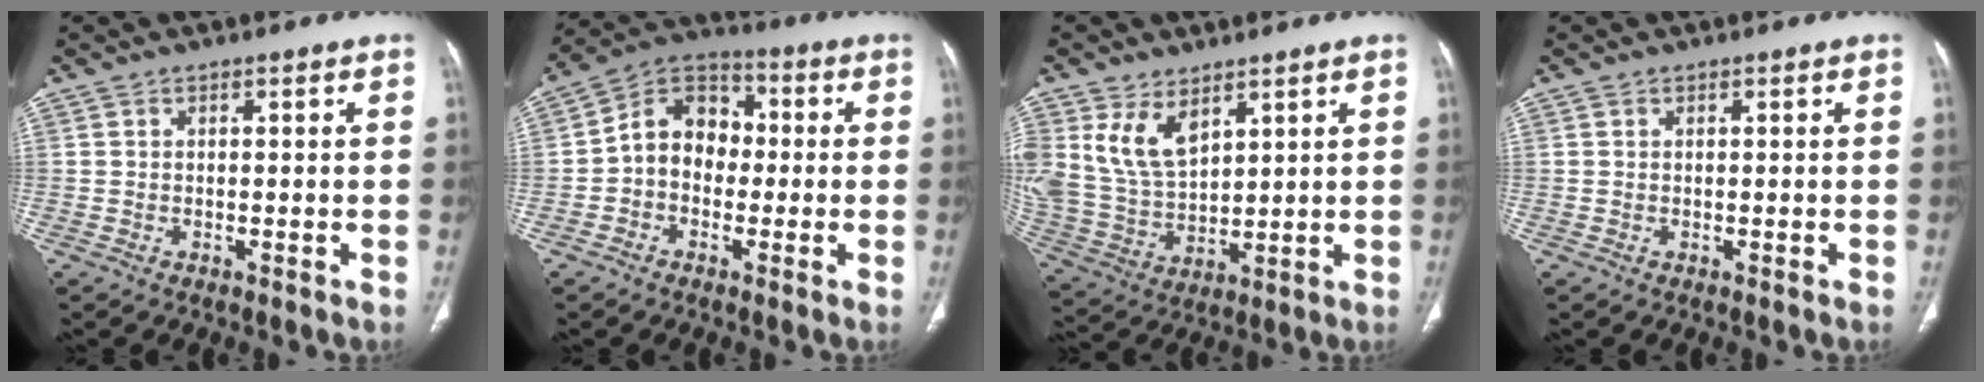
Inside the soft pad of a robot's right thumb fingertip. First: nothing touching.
{"total": 10.2, "force": [-0.7, 8.1, 6.1], "torque": [-0.070, 0.037, -0.031]}
{"total": 11.1, "force": [5.7, 6.5, 6.9], "torque": [-0.117, -0.023, 0.128]}
{"total": 0.0}